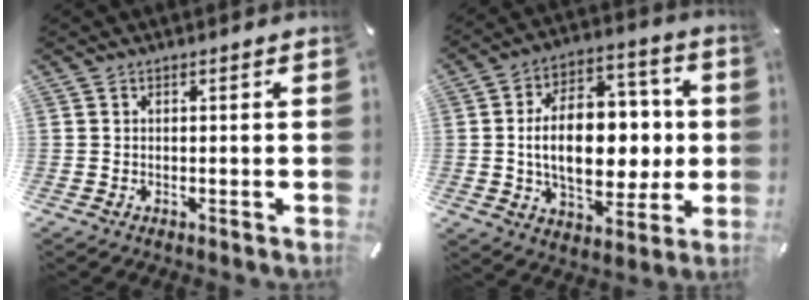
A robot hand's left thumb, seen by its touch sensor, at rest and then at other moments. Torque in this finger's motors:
{"motor_torque": [2.46, 2.54, 0.87, 0.25, 0.69]}